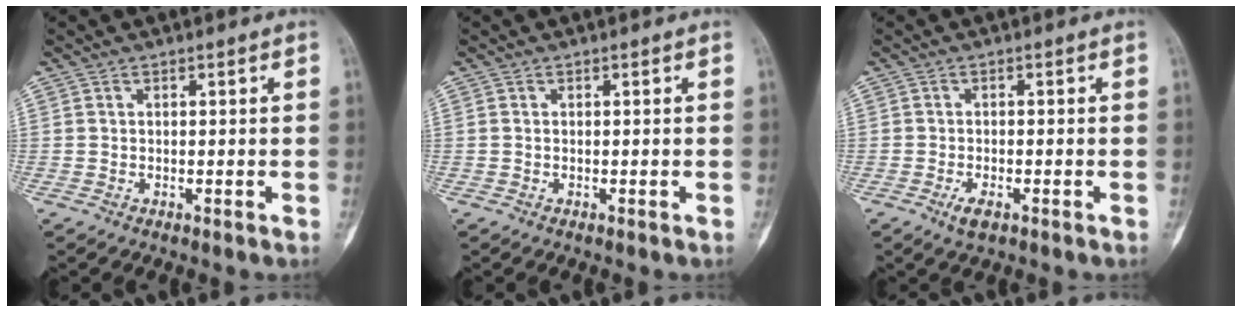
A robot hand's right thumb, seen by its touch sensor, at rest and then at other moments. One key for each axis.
{"total": 0.0}
{"total": 2.6, "fx": -1.3, "fy": 1.2, "fz": 1.9, "tx": -0.039, "ty": 0.000, "tz": -0.023}